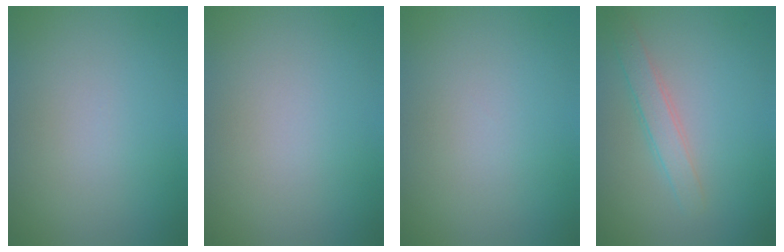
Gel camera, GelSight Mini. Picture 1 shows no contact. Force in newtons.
{"total": 0.0}
{"total": 0.0}
{"total": 2.3, "press": 2.3, "slide": 0.1}